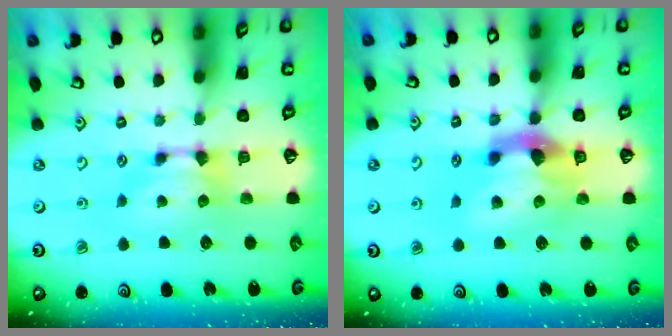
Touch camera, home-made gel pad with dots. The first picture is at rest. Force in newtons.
{"total": 5.1, "press": 4.8, "slide": 1.9}